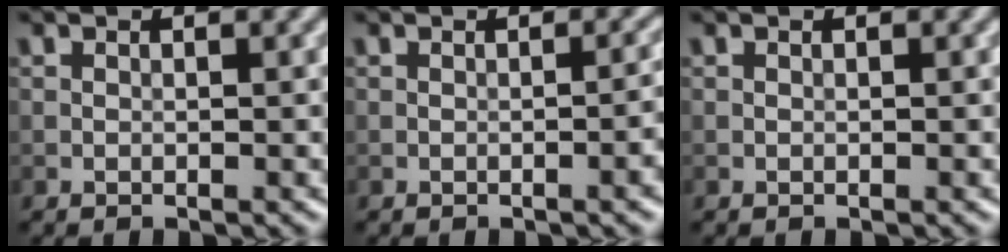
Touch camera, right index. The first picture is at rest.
{"total": 2.8, "force": [-0.6, 0.9, 2.5], "torque": [-0.021, 0.004, -0.008]}
{"total": 0.0}